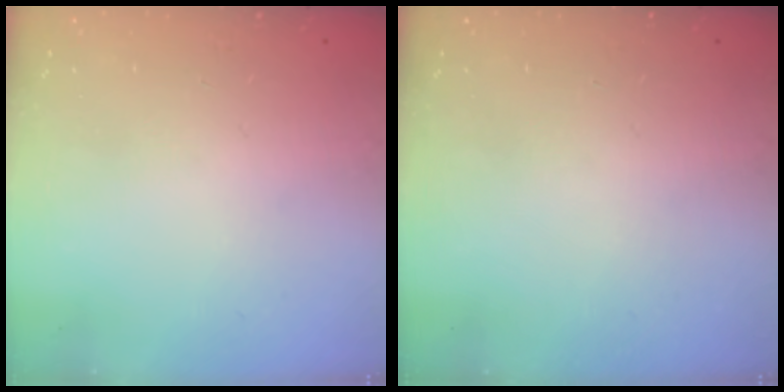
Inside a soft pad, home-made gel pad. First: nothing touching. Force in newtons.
{"total": 0.0}